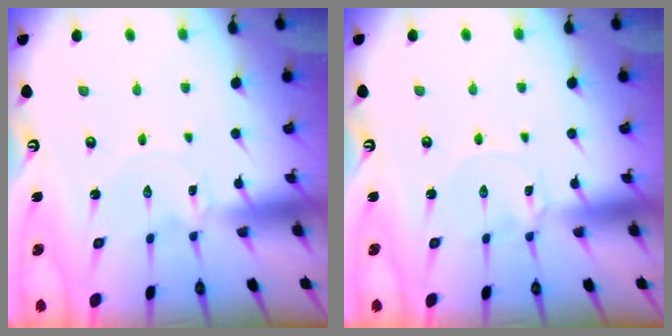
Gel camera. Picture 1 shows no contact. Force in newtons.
{"total": 0.8, "press": 0.7, "slide": 0.3}